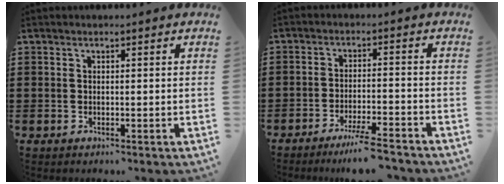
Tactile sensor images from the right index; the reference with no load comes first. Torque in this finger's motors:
{"motor_torque": [0.18, -0.17, 0.14, 0.06]}